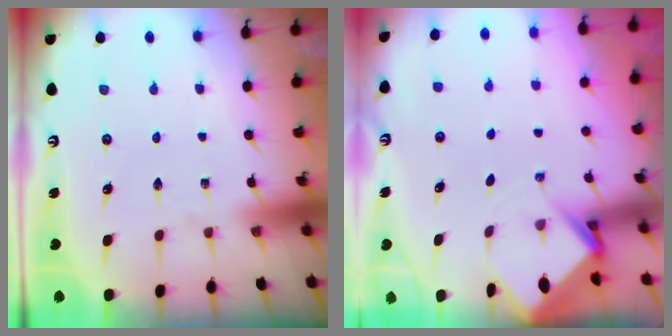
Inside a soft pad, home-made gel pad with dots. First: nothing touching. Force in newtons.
{"total": 2.9, "press": 2.9, "slide": 0.2}